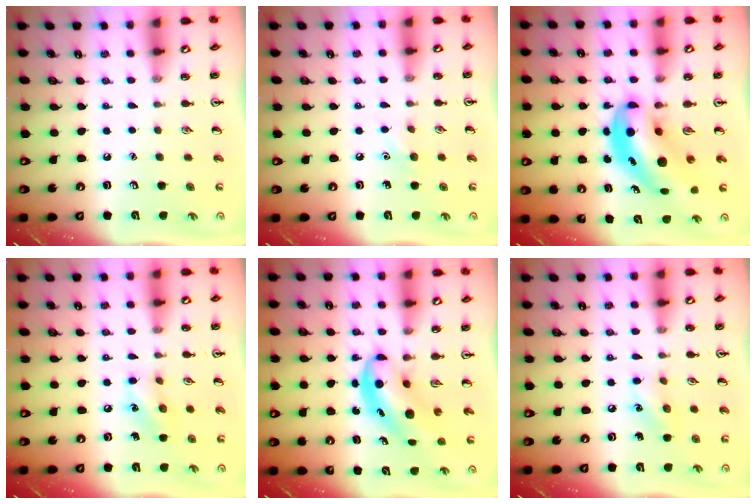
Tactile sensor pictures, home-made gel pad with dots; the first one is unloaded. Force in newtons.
{"total": 5.2, "press": 4.9, "slide": 1.7}
{"total": 8.1, "press": 7.8, "slide": 2.0}
{"total": 8.4, "press": 8.3, "slide": 1.2}
{"total": 6.7, "press": 6.6, "slide": 1.3}
{"total": 6.7, "press": 6.5, "slide": 1.5}